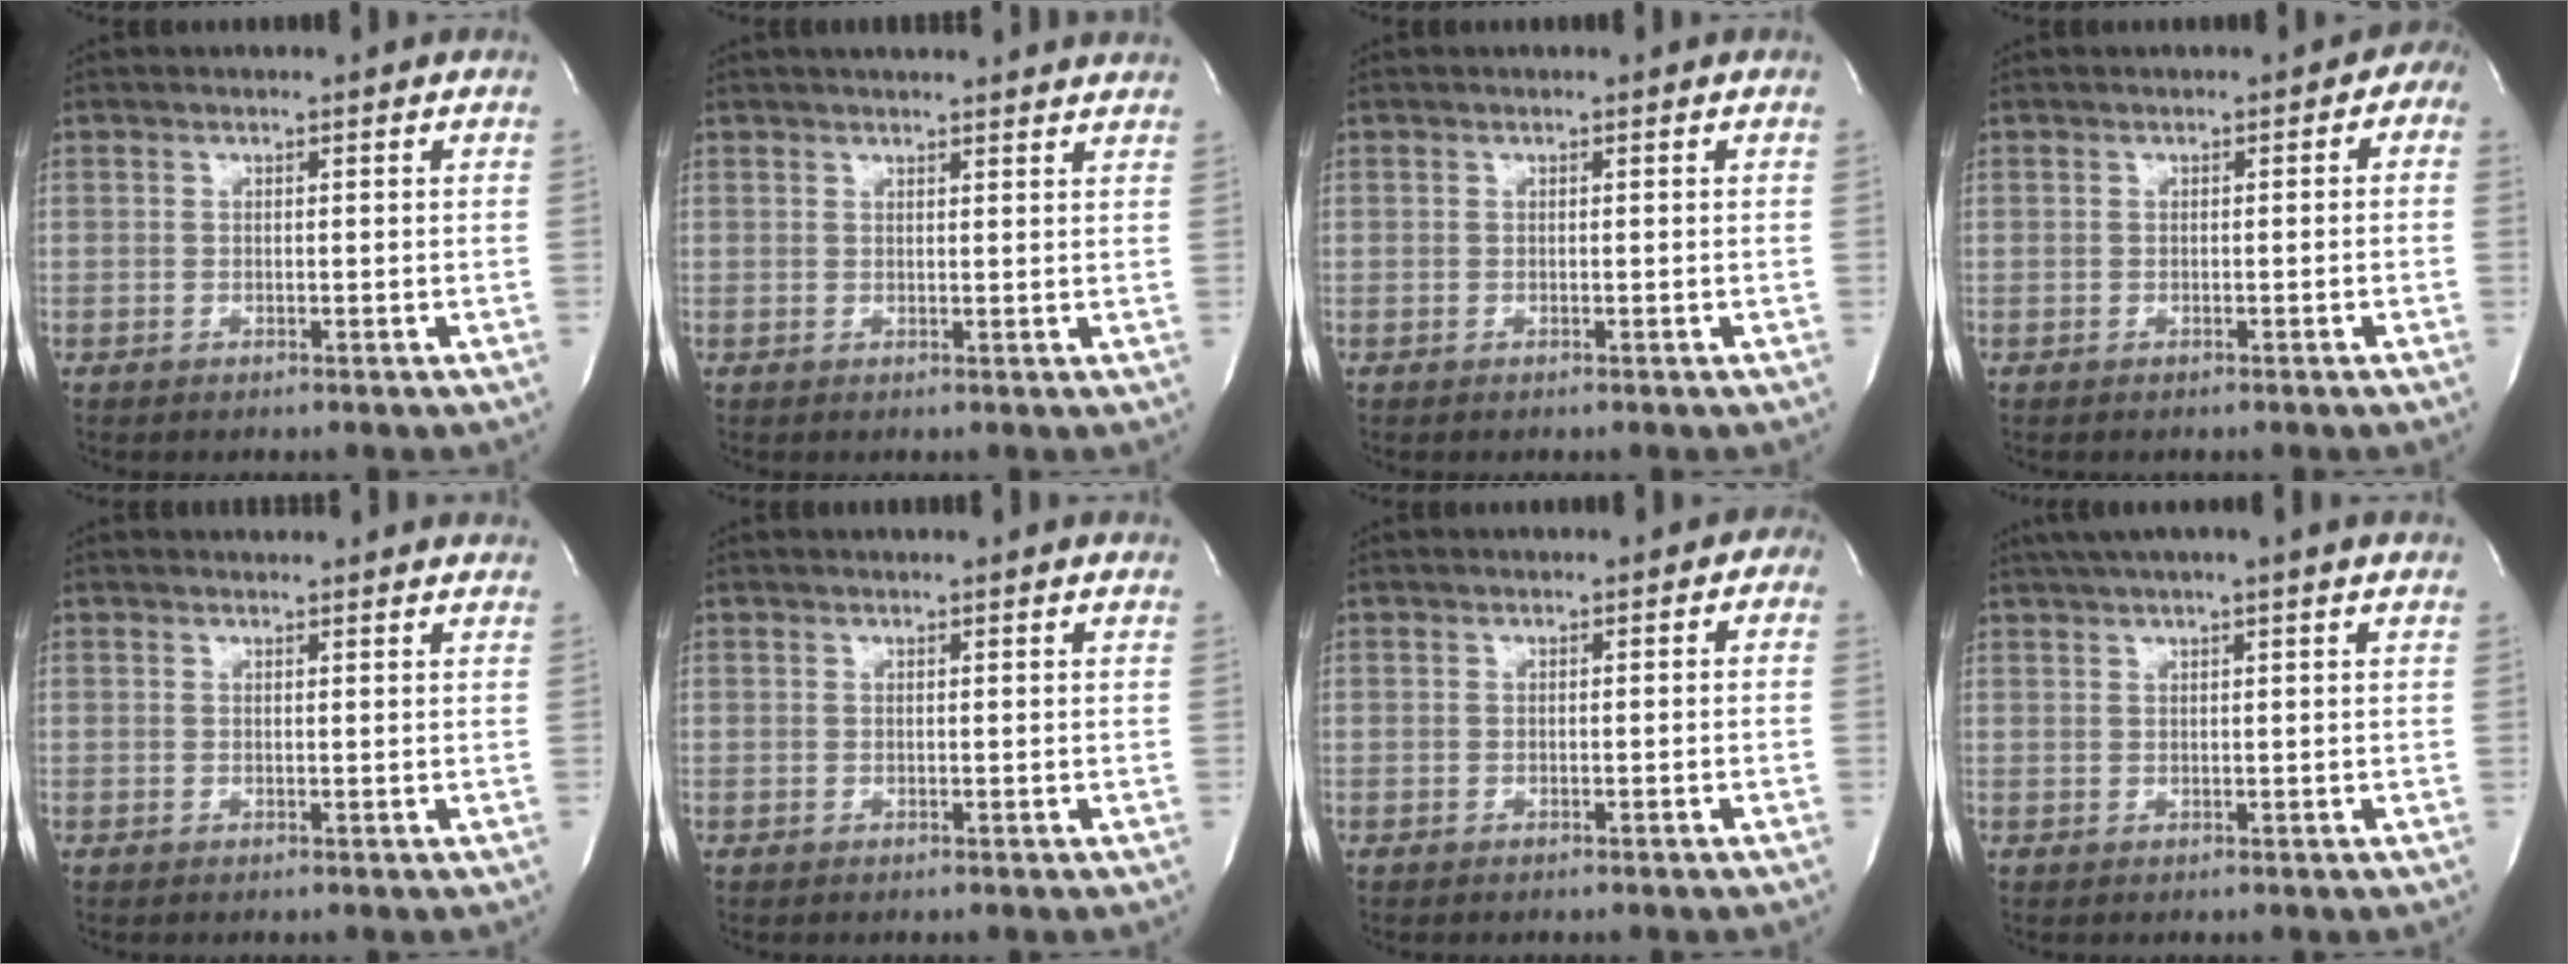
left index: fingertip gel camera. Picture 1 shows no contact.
{"total": 11.6, "force": [10.8, 1.2, 4.2], "torque": [-0.053, 0.021, 0.122]}
{"total": 0.0}
{"total": 2.1, "force": [-0.8, 1.5, 1.2], "torque": [-0.001, 0.016, -0.017]}
{"total": 4.8, "force": [4.6, 0.4, 0.9], "torque": [-0.015, 0.013, 0.042]}
{"total": 2.0, "force": [1.9, -0.1, 0.6], "torque": [-0.014, 0.014, 0.020]}
{"total": 1.3, "force": [-0.7, 0.9, 0.5], "torque": [0.012, 0.007, -0.018]}
{"total": 5.7, "force": [4.3, -0.7, 3.7], "torque": [-0.060, 0.027, 0.063]}